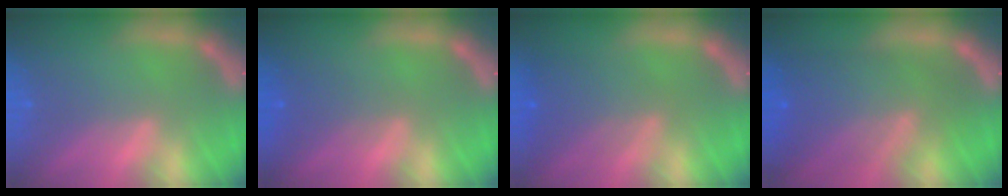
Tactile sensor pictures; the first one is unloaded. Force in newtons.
{"total": 2.4}
{"total": 4.5}
{"total": 8.6}